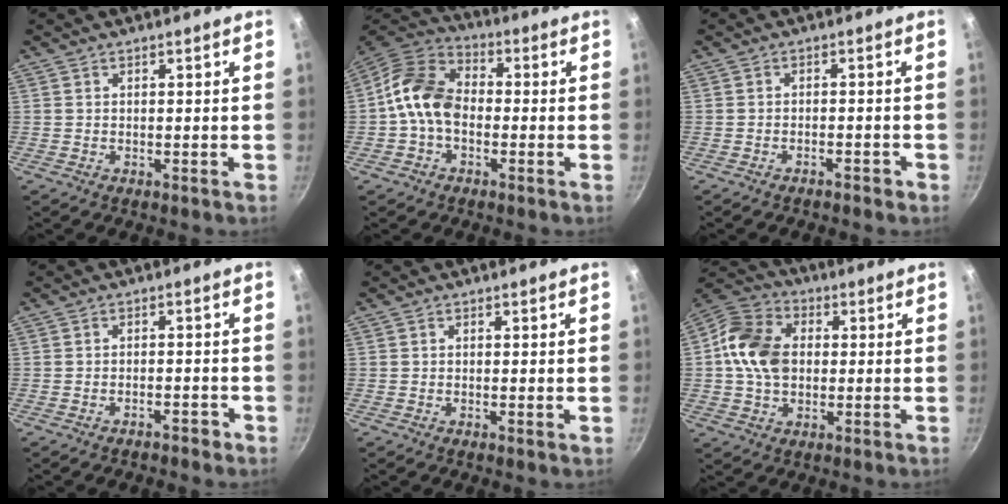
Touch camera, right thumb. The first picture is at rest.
{"total": 11.1, "force": [-1.5, 8.0, 7.6], "torque": [-0.114, 0.033, -0.051]}
{"total": 1.7, "force": [-1.4, 0.4, 0.8], "torque": [-0.010, 0.020, -0.016]}
{"total": 2.0, "force": [-1.7, 0.5, 1.0], "torque": [-0.010, 0.023, -0.019]}
{"total": 0.8, "force": [-0.1, -0.1, 0.7], "torque": [-0.016, -0.001, -0.005]}
{"total": 12.7, "force": [0.8, 9.5, 8.5], "torque": [-0.135, 0.016, -0.002]}